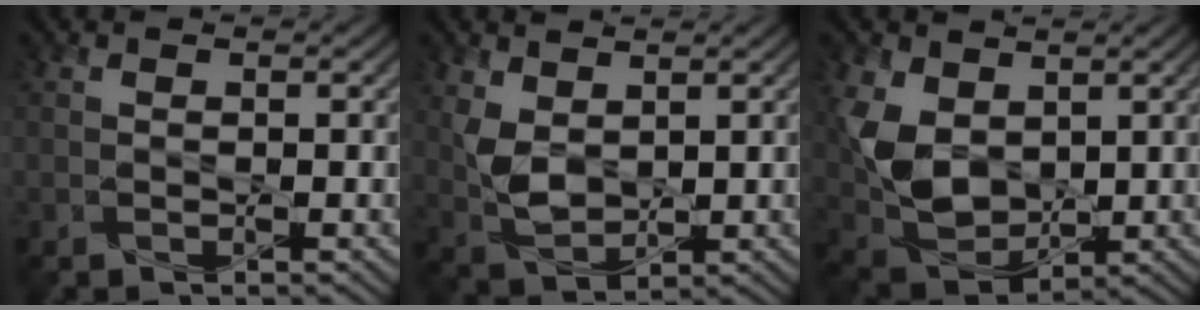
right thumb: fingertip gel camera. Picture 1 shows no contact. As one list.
[{"total": 4.7, "force": [1.7, 2.9, 3.2], "torque": [-0.083, -0.007, 0.038]}, {"total": 8.3, "force": [2.0, 5.8, 5.6], "torque": [-0.146, -0.008, 0.042]}]